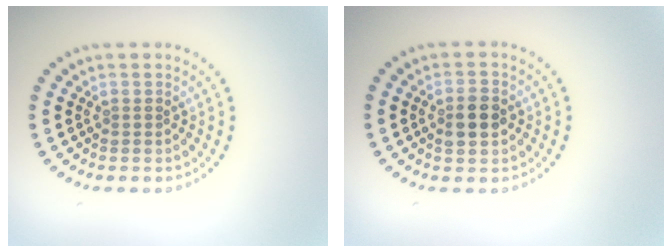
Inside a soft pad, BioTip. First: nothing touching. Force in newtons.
{"total": 2.8, "press": 2.8, "slide": 0.1}